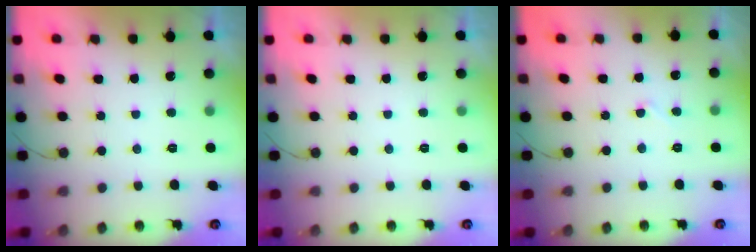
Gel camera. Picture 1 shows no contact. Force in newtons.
{"total": 0.0}
{"total": 2.8, "press": 2.8, "slide": 0.2}